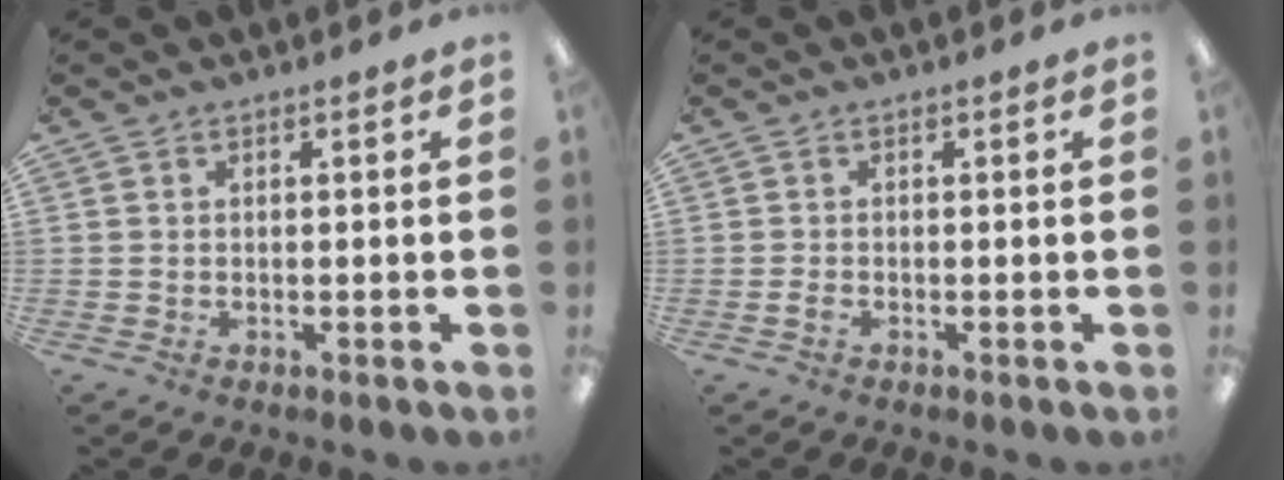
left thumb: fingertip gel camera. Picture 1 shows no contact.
{"total": 0.9, "force": [-0.4, 0.5, 0.6], "torque": [-0.009, 0.000, -0.008]}